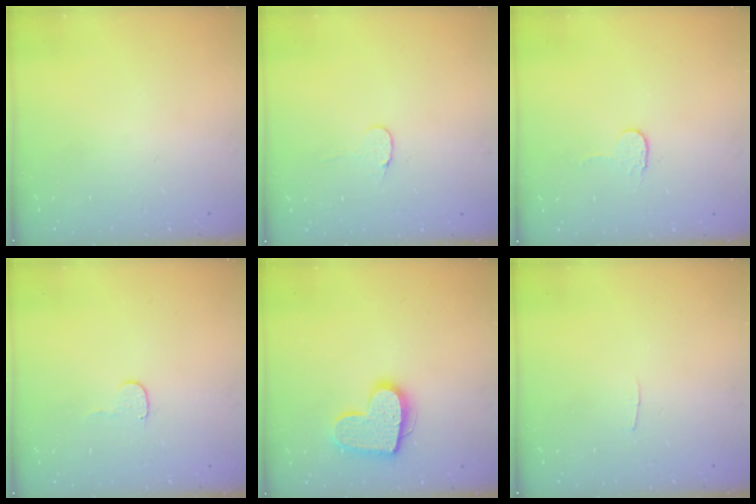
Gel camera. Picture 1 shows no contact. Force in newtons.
{"total": 4.5, "press": 4.5, "slide": 0.4}
{"total": 3.5, "press": 3.5, "slide": 0.2}
{"total": 4.4, "press": 4.4, "slide": 0.3}
{"total": 13.9, "press": 13.9, "slide": 0.9}
{"total": 2.0, "press": 2.0, "slide": 0.2}